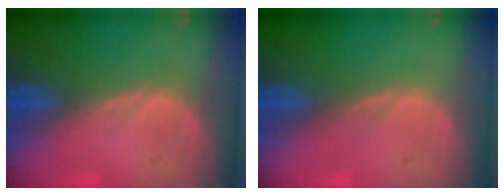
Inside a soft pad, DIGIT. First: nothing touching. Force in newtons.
{"total": 0.0}